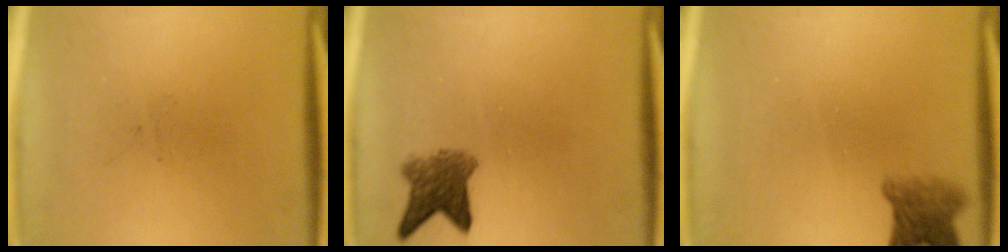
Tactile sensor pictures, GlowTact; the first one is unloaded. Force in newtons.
{"total": 4.6}
{"total": 4.1}